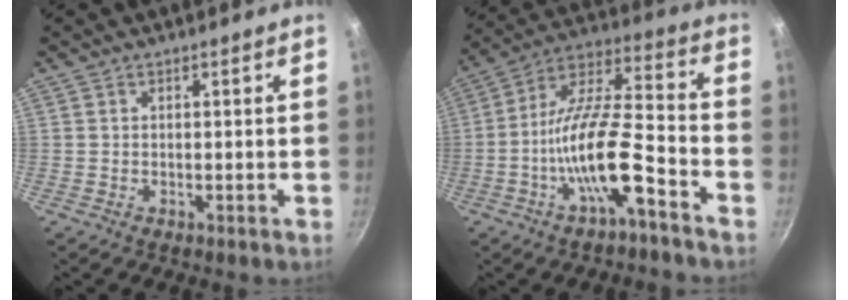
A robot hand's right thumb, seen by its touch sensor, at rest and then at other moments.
{"total": 15.9, "force": [-7.2, 4.5, 13.4], "torque": [-0.238, 0.055, -0.140]}